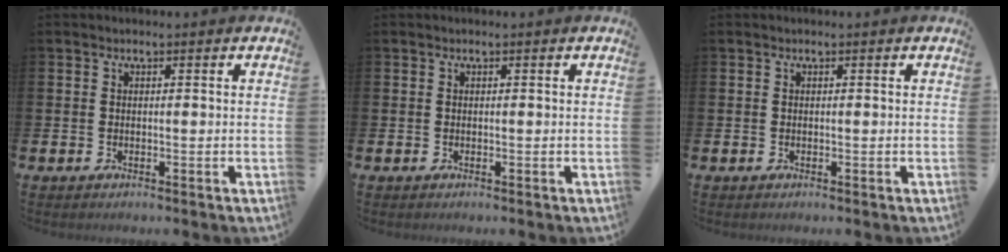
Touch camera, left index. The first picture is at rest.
{"total": 0.0}
{"total": 0.0}